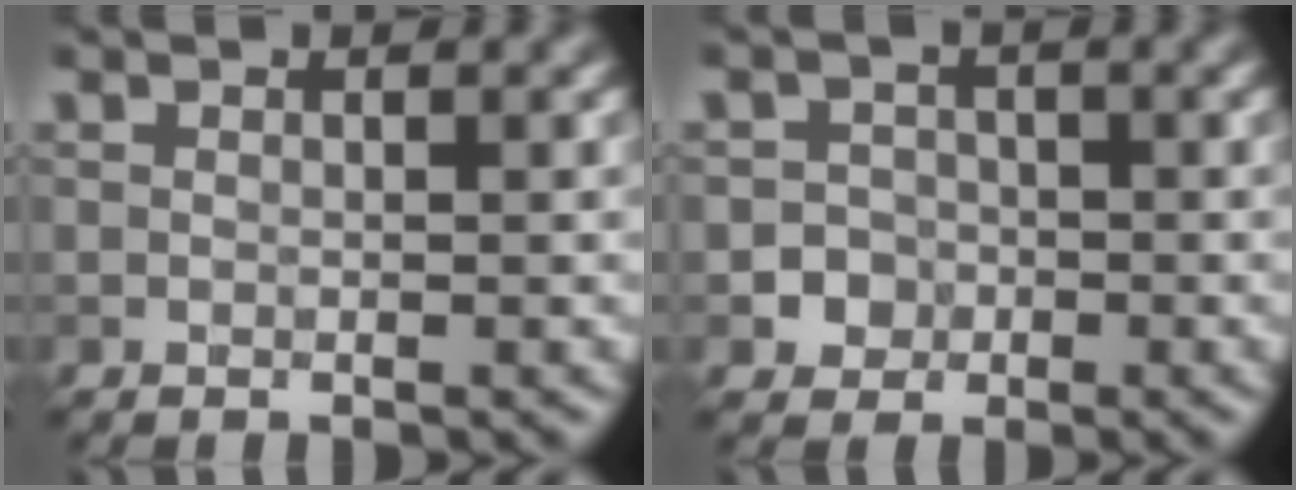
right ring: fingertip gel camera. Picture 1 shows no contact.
{"total": 2.8, "force": [-1.0, 2.6, 0.2], "torque": [0.026, 0.002, -0.025]}